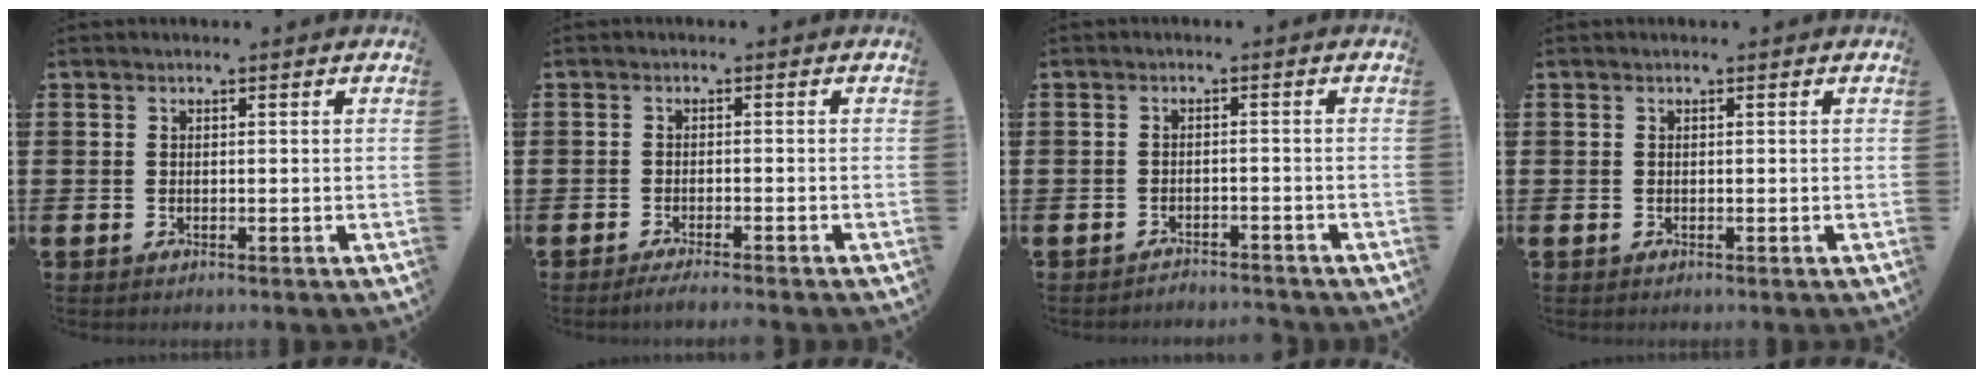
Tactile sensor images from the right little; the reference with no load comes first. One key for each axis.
{"total": 1.4, "fx": -1.2, "fy": -0.1, "fz": 0.7, "tx": -0.010, "ty": 0.000, "tz": -0.022}
{"total": 1.8, "fx": -1.7, "fy": -0.1, "fz": -0.2, "tx": -0.002, "ty": 0.004, "tz": -0.038}
{"total": 0.0}